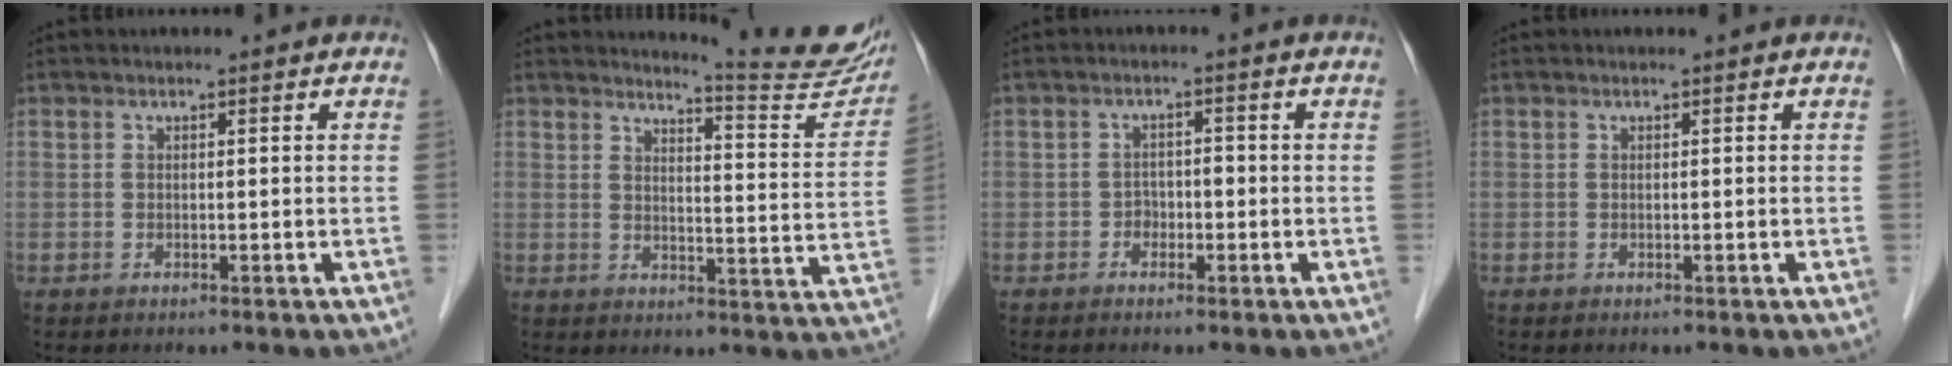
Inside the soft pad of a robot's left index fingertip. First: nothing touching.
{"total": 11.3, "force": [11.1, -0.2, 2.2], "torque": [-0.026, -0.068, 0.123]}
{"total": 1.9, "force": [-0.9, 1.5, 0.9], "torque": [-0.007, 0.007, -0.016]}
{"total": 0.0}